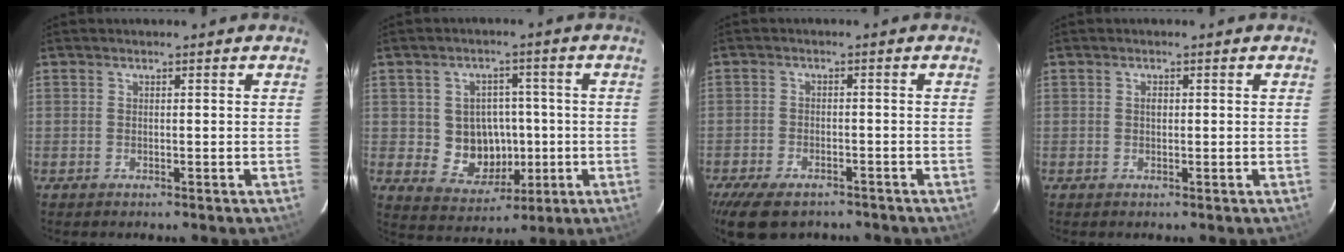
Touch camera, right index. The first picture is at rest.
{"total": 8.9, "force": [-0.7, 8.1, 3.7], "torque": [-0.080, 0.010, 0.008]}
{"total": 9.8, "force": [-7.3, 4.6, 4.6], "torque": [-0.115, -0.016, -0.121]}
{"total": 0.8, "force": [0.1, 0.6, 0.5], "torque": [-0.008, 0.004, 0.001]}